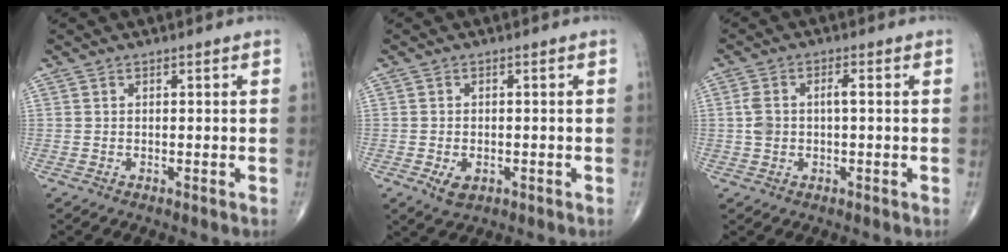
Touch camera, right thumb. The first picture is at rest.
{"total": 3.2, "force": [-1.1, 2.0, 2.2], "torque": [-0.031, 0.000, -0.012]}
{"total": 4.3, "force": [0.1, 2.2, 3.7], "torque": [-0.090, 0.017, 0.004]}